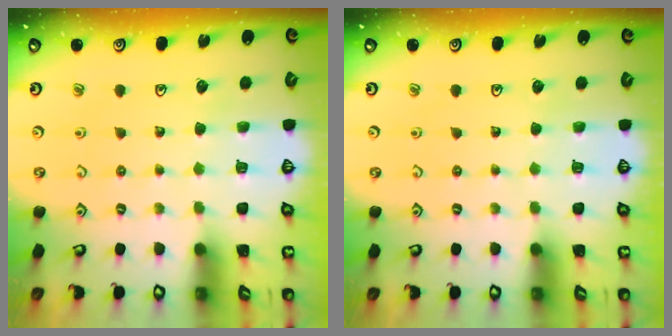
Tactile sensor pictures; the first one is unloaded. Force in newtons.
{"total": 0.0}